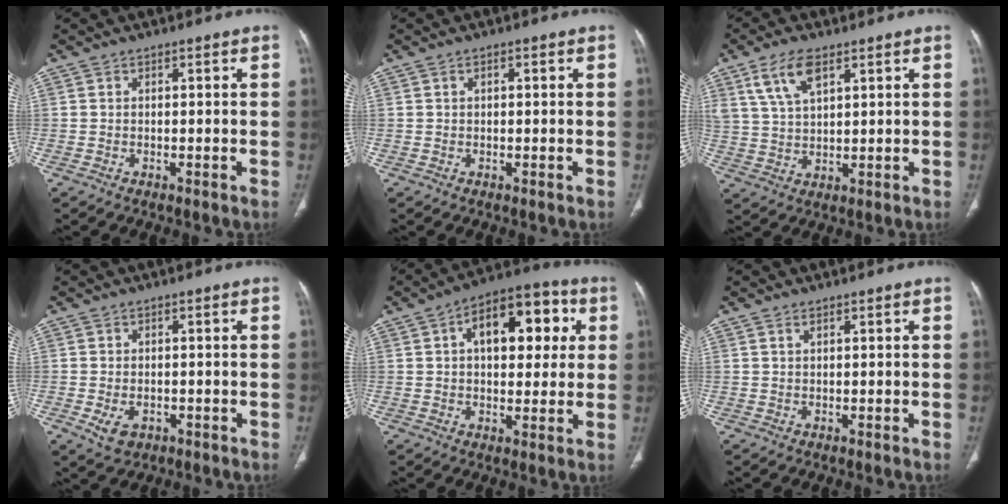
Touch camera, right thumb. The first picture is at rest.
{"total": 0.7, "force": [0.2, 0.4, 0.5], "torque": [-0.007, 0.003, 0.002]}
{"total": 7.8, "force": [4.3, 3.5, 5.5], "torque": [-0.105, -0.012, 0.091]}
{"total": 4.0, "force": [-1.3, 2.8, 2.5], "torque": [-0.043, 0.003, -0.010]}
{"total": 15.8, "force": [4.2, 8.8, 12.4], "torque": [-0.136, 0.020, 0.057]}
{"total": 0.7, "force": [0.5, 0.3, 0.5], "torque": [-0.012, 0.004, 0.011]}